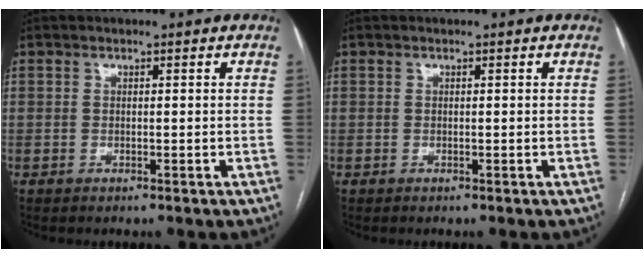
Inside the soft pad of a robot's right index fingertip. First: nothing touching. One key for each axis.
{"total": 0.0}